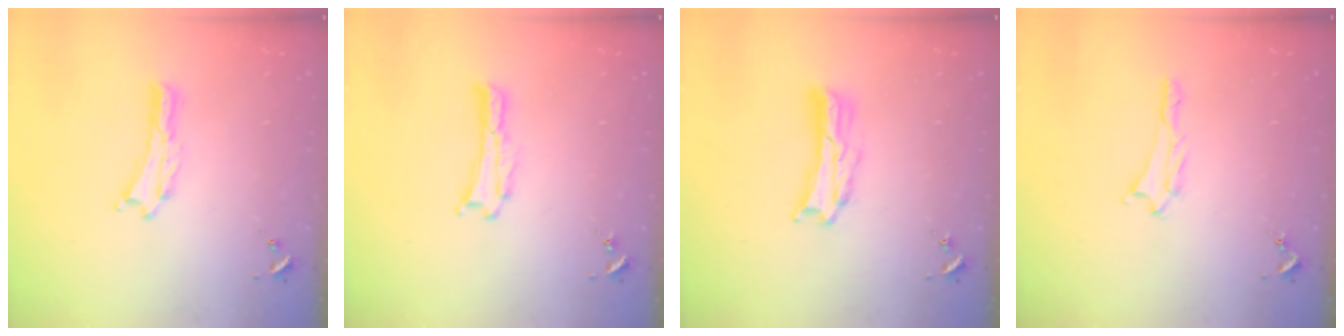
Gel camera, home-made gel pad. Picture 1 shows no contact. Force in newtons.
{"total": 0.0}
{"total": 2.8, "press": 2.7, "slide": 0.4}
{"total": 1.2, "press": 1.2, "slide": 0.1}